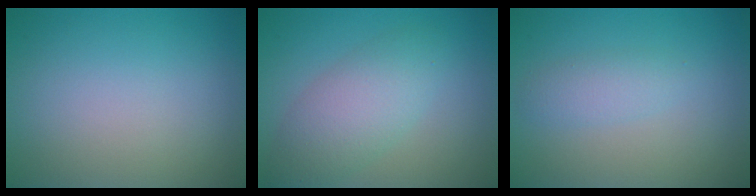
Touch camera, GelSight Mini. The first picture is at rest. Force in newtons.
{"total": 4.6, "press": 4.6, "slide": 0.0}
{"total": 1.8, "press": 1.8, "slide": 0.0}